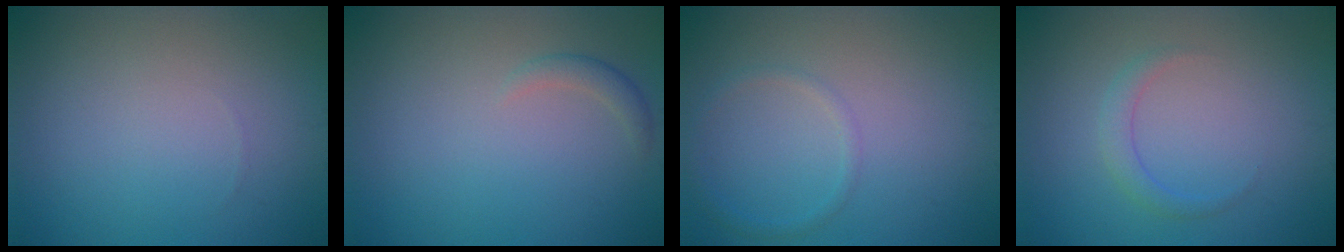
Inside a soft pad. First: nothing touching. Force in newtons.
{"total": 1.1, "press": 1.1, "slide": 0.1}
{"total": 1.1, "press": 1.1, "slide": 0.1}
{"total": 1.5, "press": 1.5, "slide": 0.1}